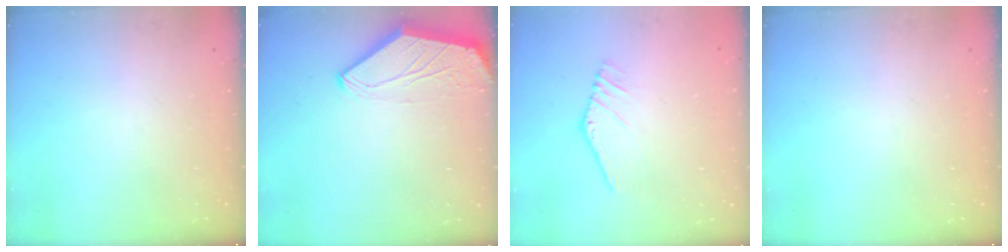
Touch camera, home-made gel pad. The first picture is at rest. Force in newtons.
{"total": 0.0}
{"total": 3.5, "press": 3.5, "slide": 0.1}
{"total": 0.0}